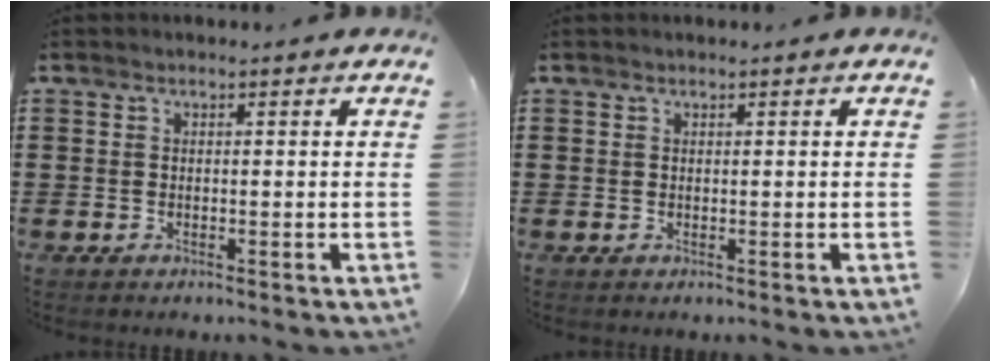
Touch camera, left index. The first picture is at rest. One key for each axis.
{"total": 0.0}